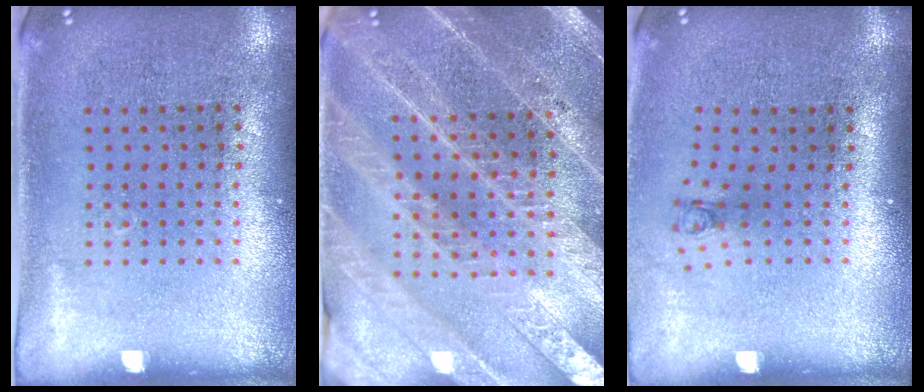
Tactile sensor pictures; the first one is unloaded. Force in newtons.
{"total": 4.0, "press": 3.7, "slide": 1.5}
{"total": 0.7, "press": 0.3, "slide": 0.7}